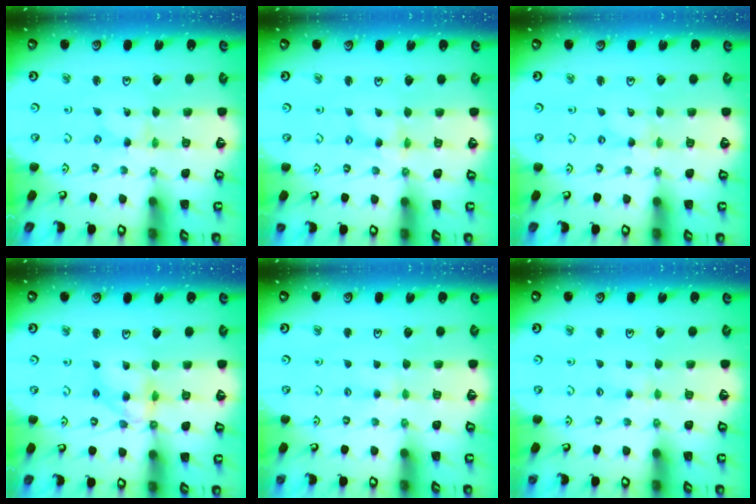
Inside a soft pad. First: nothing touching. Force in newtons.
{"total": 2.3, "press": 2.2, "slide": 0.4}
{"total": 0.0}
{"total": 11.4, "press": 11.3, "slide": 1.2}
{"total": 2.7, "press": 2.6, "slide": 0.4}
{"total": 2.9, "press": 2.9, "slide": 0.4}